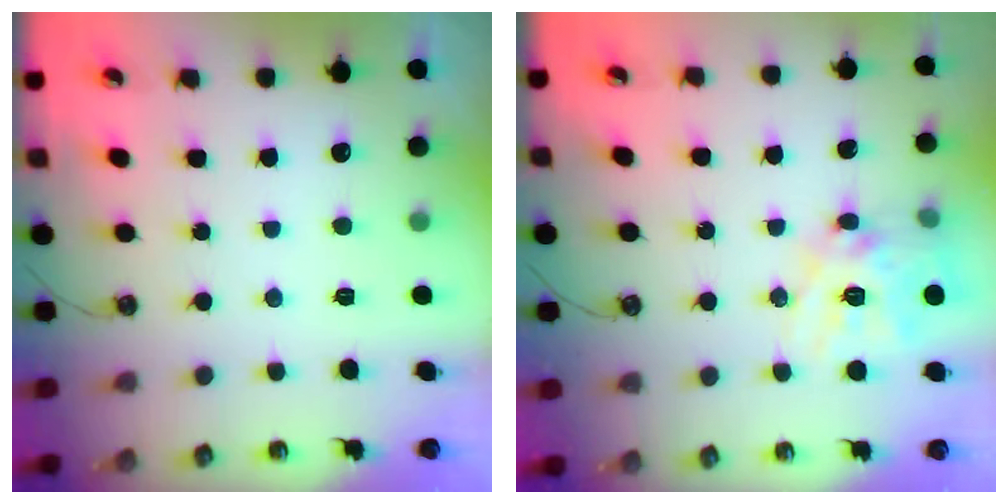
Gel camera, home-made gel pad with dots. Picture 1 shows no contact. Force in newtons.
{"total": 15.6, "press": 15.5, "slide": 1.5}